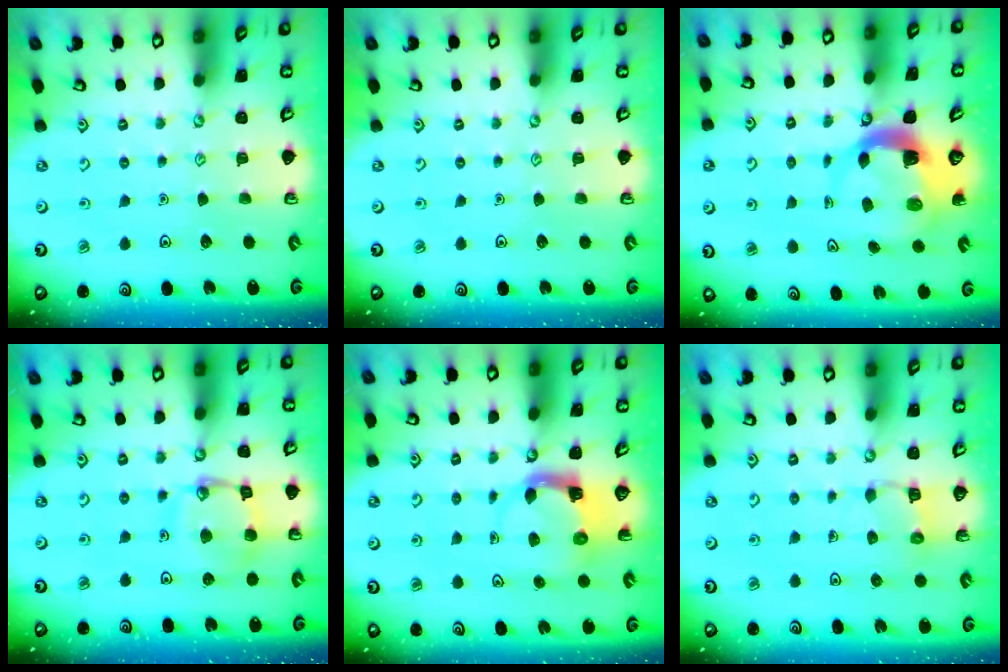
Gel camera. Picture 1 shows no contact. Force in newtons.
{"total": 0.0}
{"total": 5.6, "press": 5.6, "slide": 0.8}
{"total": 13.8, "press": 13.7, "slide": 1.5}
{"total": 4.0, "press": 3.9, "slide": 0.6}
{"total": 6.3, "press": 6.2, "slide": 0.4}